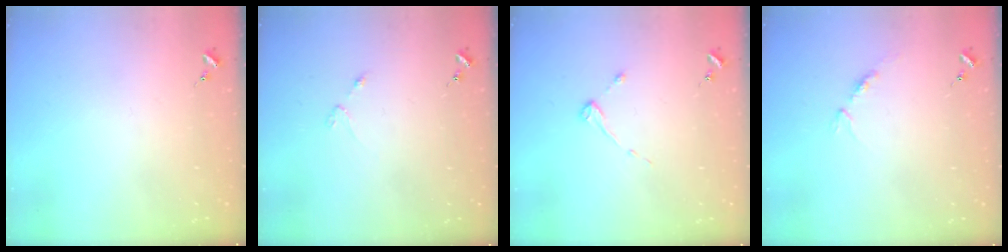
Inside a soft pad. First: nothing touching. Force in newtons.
{"total": 2.3, "press": 2.3, "slide": 0.3}
{"total": 2.6, "press": 2.6, "slide": 0.4}
{"total": 5.0, "press": 5.0, "slide": 0.6}